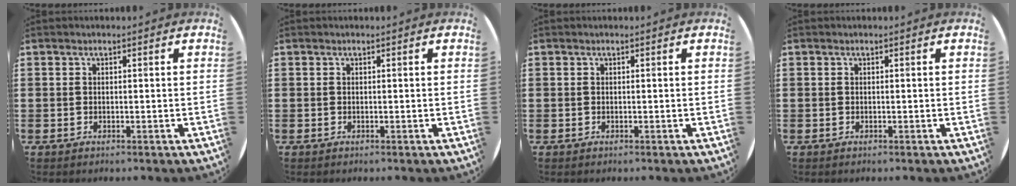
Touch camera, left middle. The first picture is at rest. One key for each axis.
{"total": 0.0}
{"total": 0.0}
{"total": 0.0}